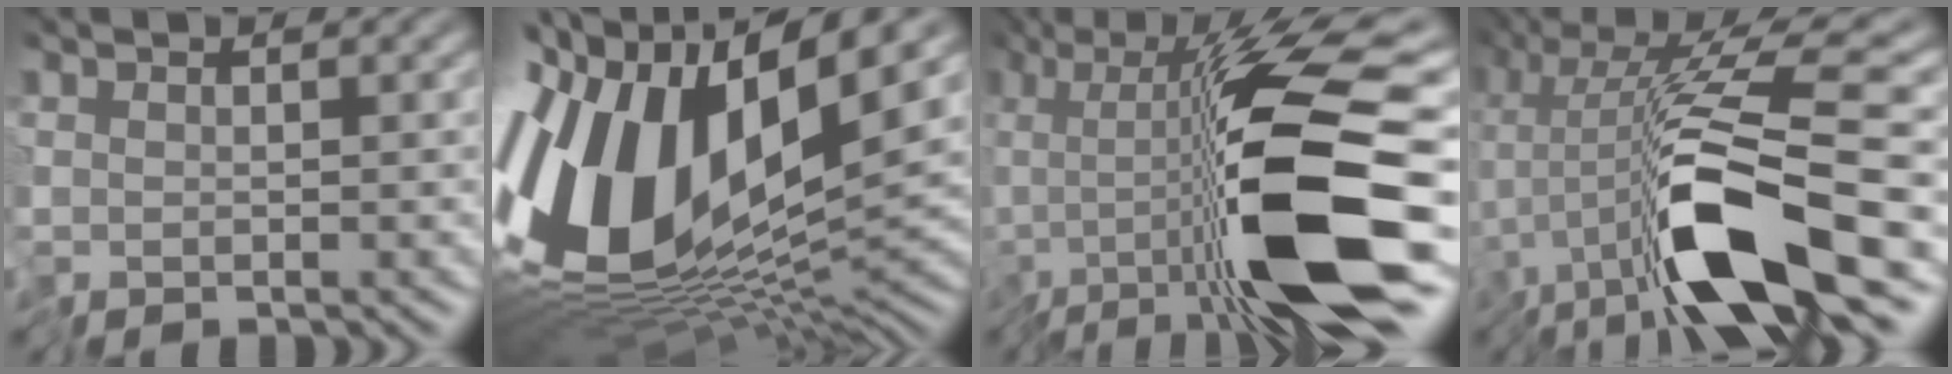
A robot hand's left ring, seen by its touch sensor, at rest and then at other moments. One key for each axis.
{"total": 16.5, "fx": 1.1, "fy": 8.2, "fz": 14.2, "tx": -0.302, "ty": 0.001, "tz": 0.008}
{"total": 12.2, "fx": -3.8, "fy": 1.9, "fz": 11.4, "tx": -0.183, "ty": -0.002, "tz": -0.076}
{"total": 11.5, "fx": -4.9, "fy": 1.4, "fz": 10.4, "tx": -0.170, "ty": 0.014, "tz": -0.093}